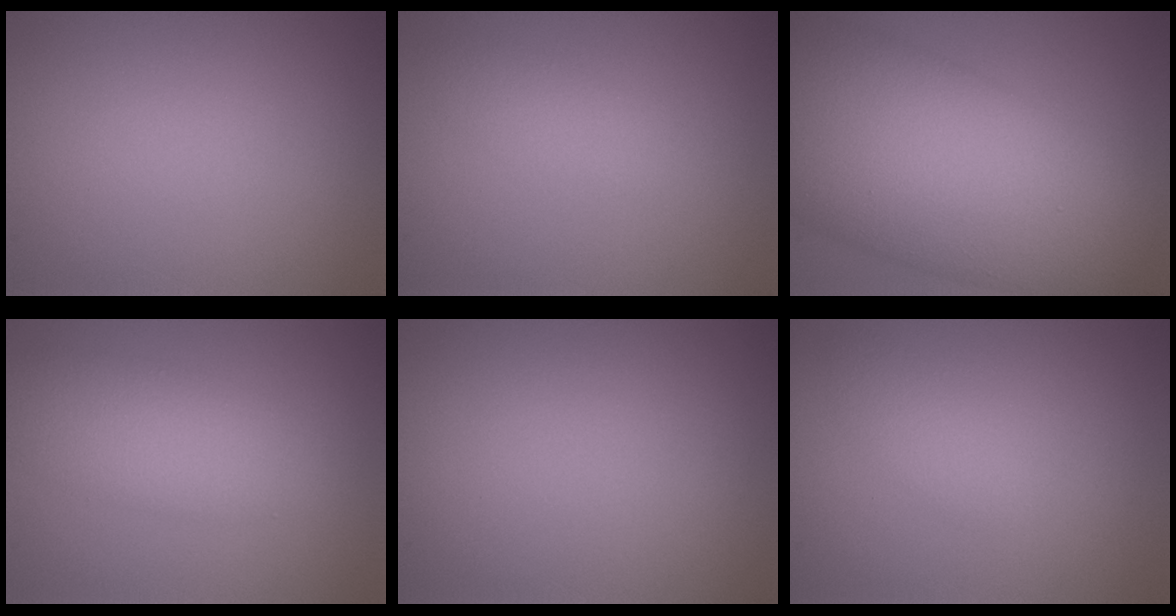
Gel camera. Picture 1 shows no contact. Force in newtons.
{"total": 1.5, "press": 1.5, "slide": 0.1}
{"total": 13.9, "press": 13.9, "slide": 0.2}
{"total": 3.7, "press": 3.7, "slide": 0.0}
{"total": 0.0}
{"total": 1.4, "press": 1.4, "slide": 0.1}